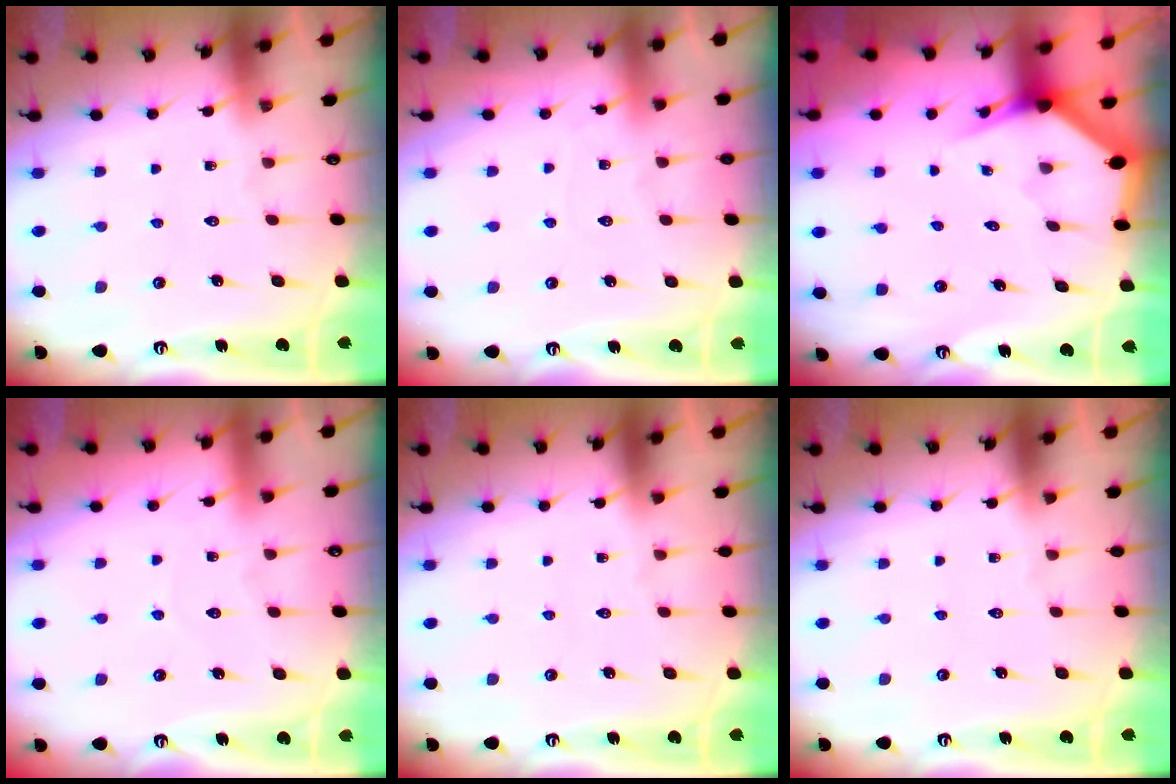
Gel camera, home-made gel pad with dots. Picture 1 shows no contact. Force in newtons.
{"total": 2.9, "press": 2.9, "slide": 0.4}
{"total": 2.6, "press": 2.6, "slide": 0.2}
{"total": 2.6, "press": 2.6, "slide": 0.2}
{"total": 0.0}
{"total": 0.0}